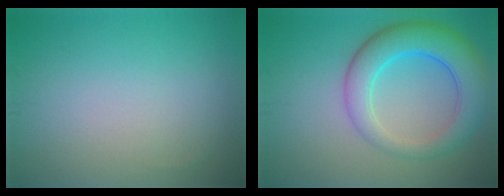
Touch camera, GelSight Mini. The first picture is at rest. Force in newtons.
{"total": 6.9, "press": 6.9, "slide": 0.2}